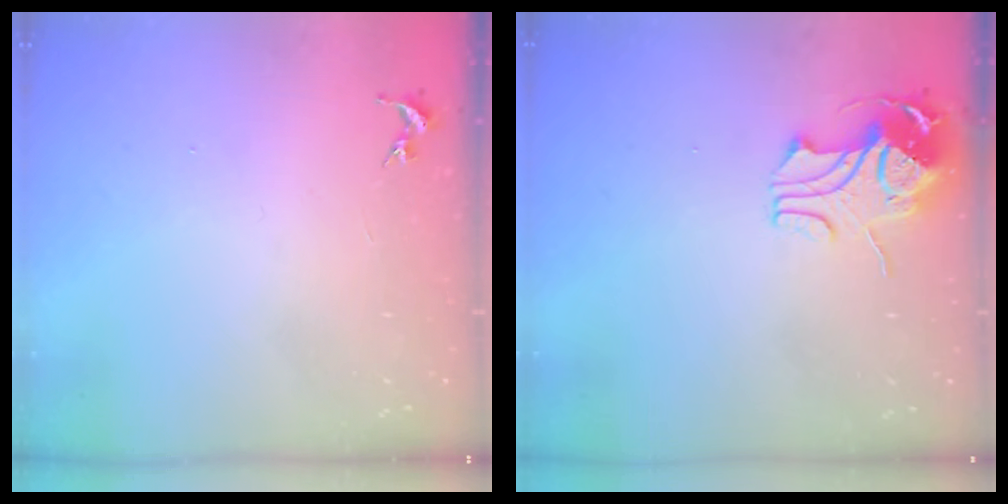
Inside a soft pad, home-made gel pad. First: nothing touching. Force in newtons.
{"total": 10.3, "press": 10.2, "slide": 0.9}